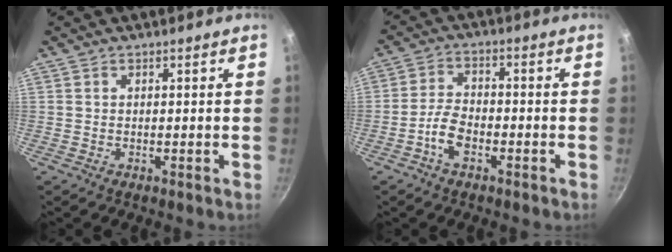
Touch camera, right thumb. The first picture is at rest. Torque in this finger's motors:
{"motor_torque": [-0.47, 0.22, 0.46, -0.08, 0.08]}